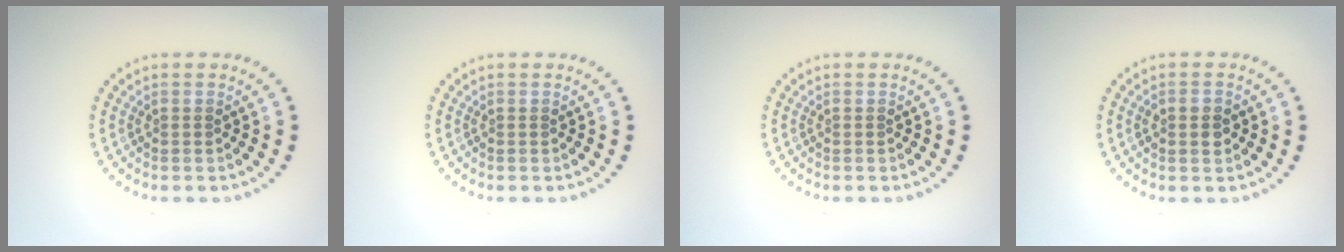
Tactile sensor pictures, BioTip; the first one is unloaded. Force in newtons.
{"total": 0.0}
{"total": 0.0}
{"total": 1.2, "press": 1.2, "slide": 0.1}